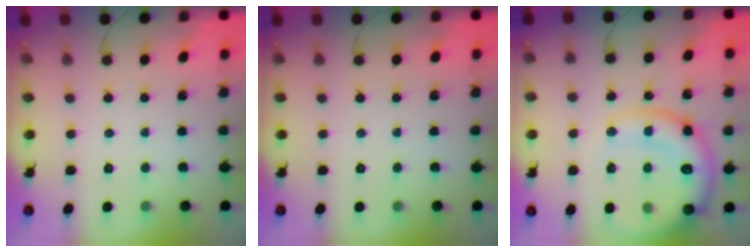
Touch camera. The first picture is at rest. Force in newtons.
{"total": 0.0}
{"total": 19.4, "press": 18.9, "slide": 4.4}